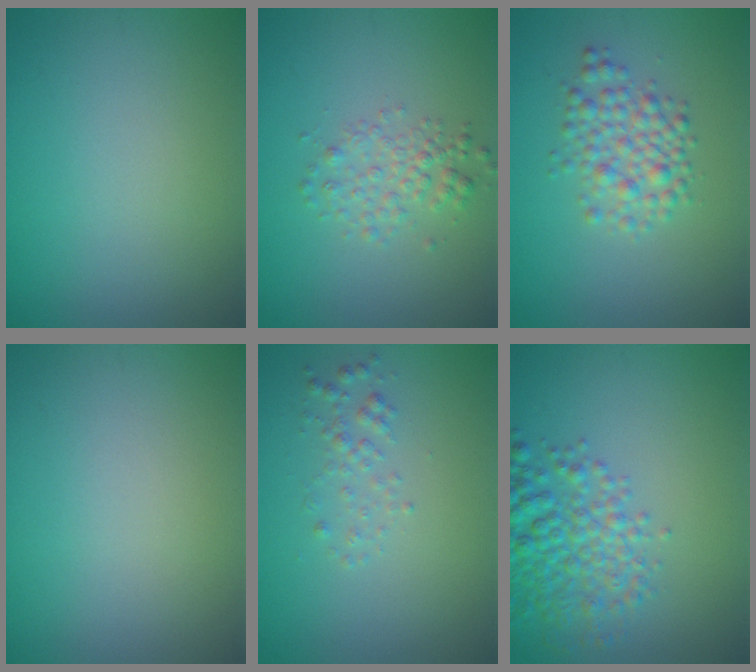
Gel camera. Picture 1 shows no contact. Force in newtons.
{"total": 2.3, "press": 2.3, "slide": 0.1}
{"total": 3.3, "press": 3.2, "slide": 0.1}
{"total": 0.0}
{"total": 1.3, "press": 1.3, "slide": 0.0}
{"total": 5.0, "press": 5.0, "slide": 0.2}